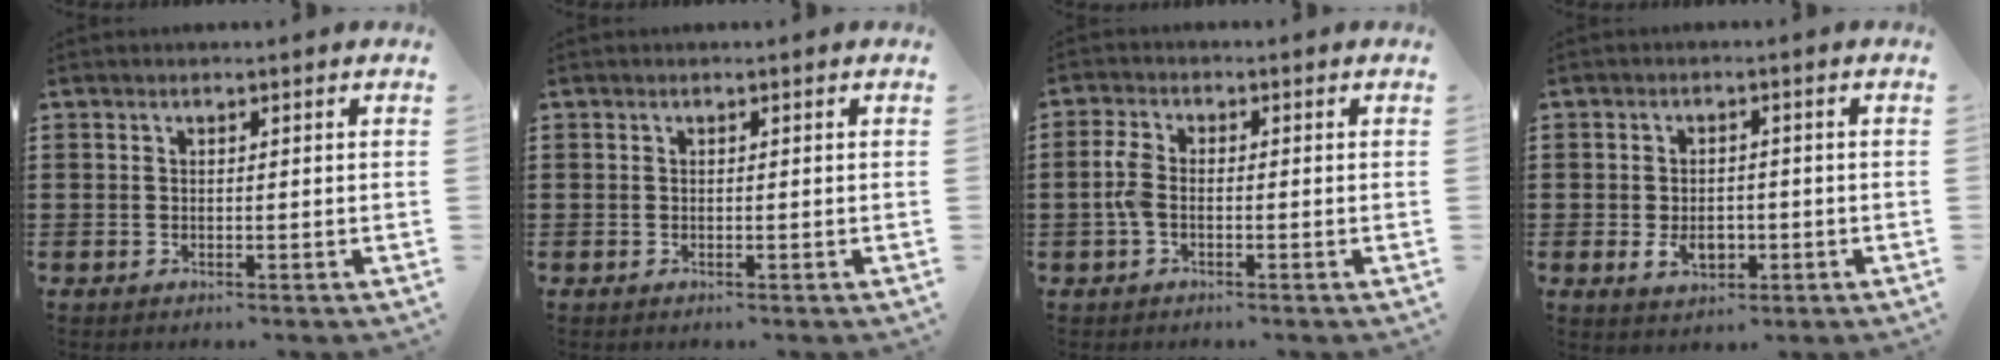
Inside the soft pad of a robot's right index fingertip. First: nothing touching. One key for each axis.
{"total": 0.0}
{"total": 3.4, "fx": -0.7, "fy": 1.8, "fz": 2.8, "tx": -0.073, "ty": -0.003, "tz": -0.018}
{"total": 3.7, "fx": -0.9, "fy": 2.5, "fz": 2.6, "tx": -0.041, "ty": 0.000, "tz": -0.017}